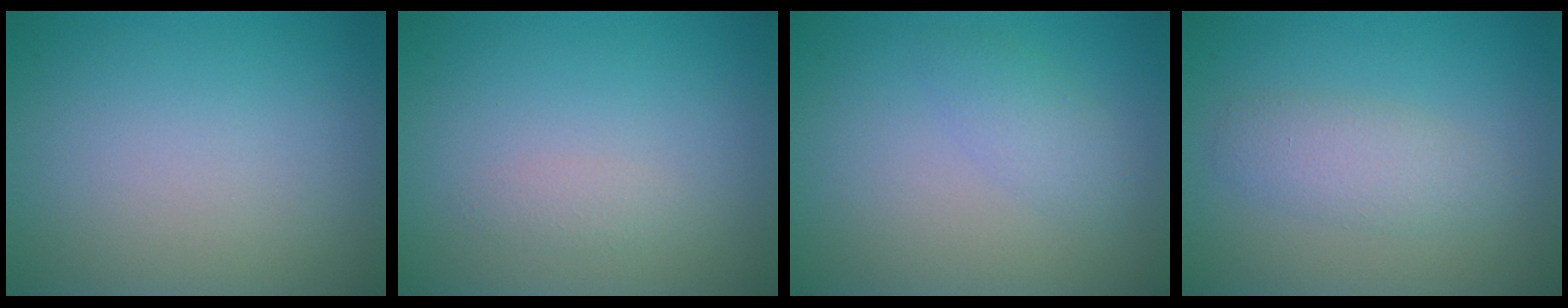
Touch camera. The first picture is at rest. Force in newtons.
{"total": 0.8, "press": 0.8, "slide": 0.0}
{"total": 1.9, "press": 1.9, "slide": 0.0}
{"total": 2.7, "press": 2.7, "slide": 0.2}